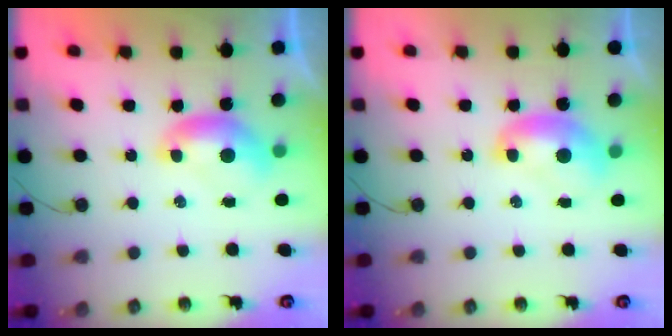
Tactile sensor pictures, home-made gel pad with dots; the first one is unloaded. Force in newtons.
{"total": 2.1, "press": 2.1, "slide": 0.3}